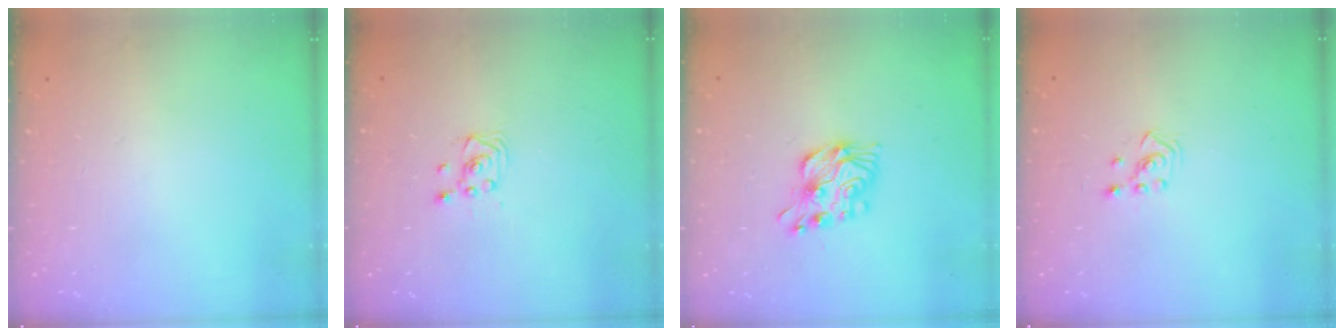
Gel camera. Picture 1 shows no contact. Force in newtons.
{"total": 2.6, "press": 2.6, "slide": 0.2}
{"total": 9.8, "press": 9.8, "slide": 0.4}
{"total": 2.3, "press": 2.2, "slide": 0.8}